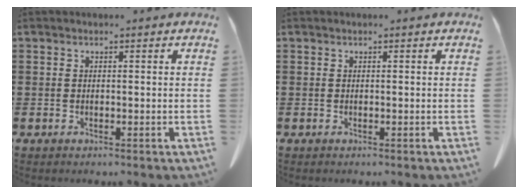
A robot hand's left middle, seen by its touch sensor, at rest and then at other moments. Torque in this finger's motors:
{"motor_torque": [0.18, -0.08, -0.04, 0.01]}